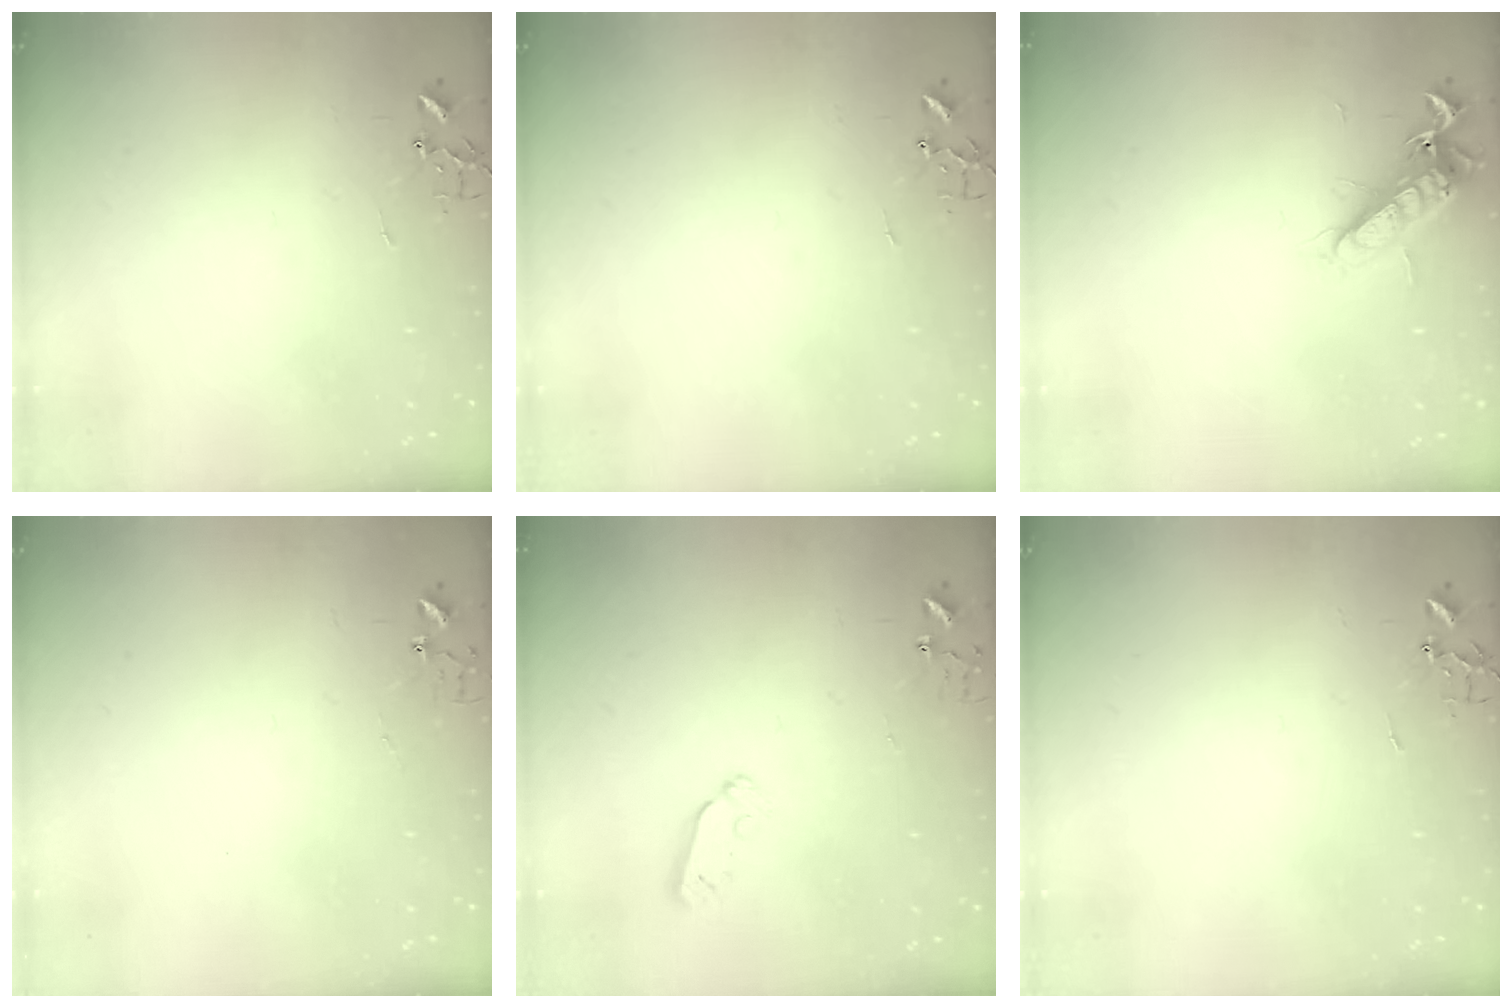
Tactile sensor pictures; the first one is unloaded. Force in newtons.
{"total": 0.0}
{"total": 13.0, "press": 12.9, "slide": 1.2}
{"total": 3.4, "press": 3.4, "slide": 0.3}
{"total": 4.7, "press": 4.6, "slide": 0.9}
{"total": 0.0}